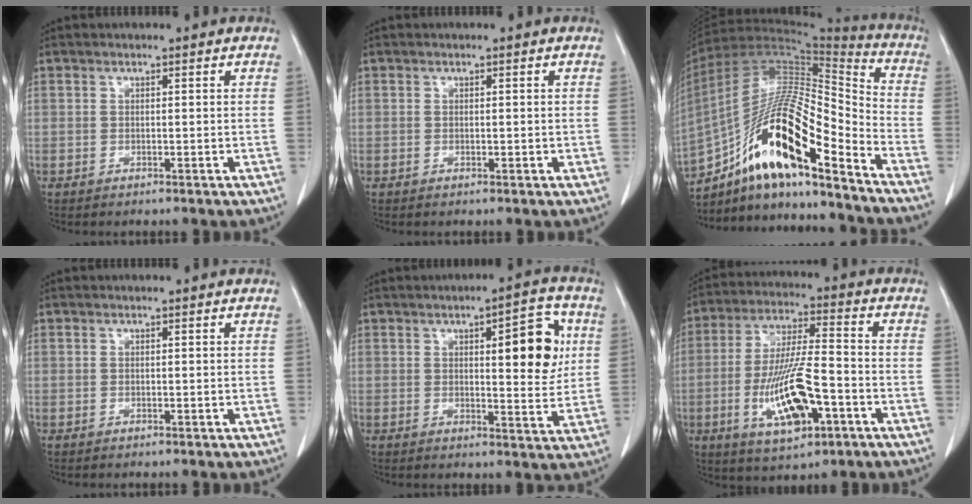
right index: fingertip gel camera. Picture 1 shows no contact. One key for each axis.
{"total": 0.7, "fx": -0.1, "fy": 0.3, "fz": 0.6, "tx": -0.010, "ty": -0.001, "tz": 0.001}
{"total": 21.0, "fx": -13.0, "fy": 3.5, "fz": 16.2, "tx": -0.306, "ty": -0.001, "tz": -0.231}
{"total": 0.0}
{"total": 9.6, "fx": 2.5, "fy": 2.6, "fz": 8.9, "tx": -0.114, "ty": 0.004, "tz": 0.033}
{"total": 13.8, "fx": -4.6, "fy": 3.5, "fz": 12.5, "tx": -0.247, "ty": -0.007, "tz": -0.076}